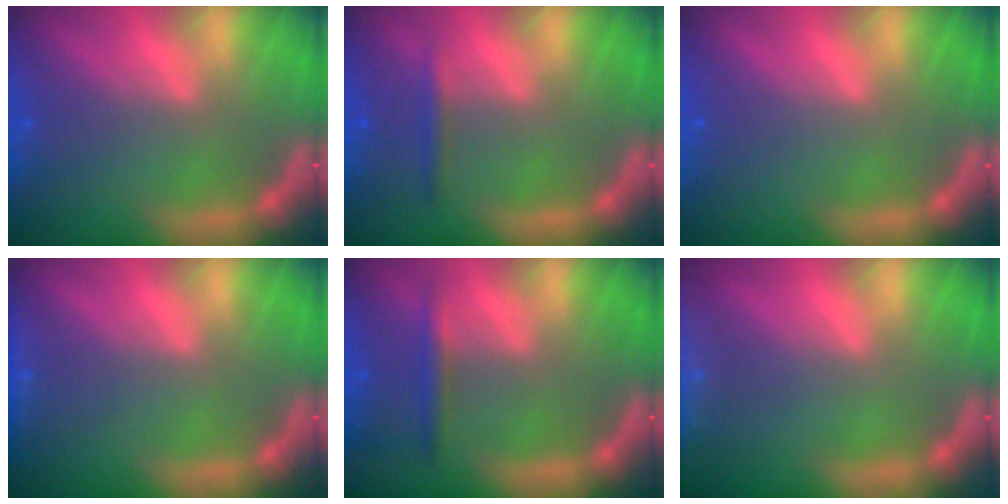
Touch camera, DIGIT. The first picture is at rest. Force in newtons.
{"total": 1.4}
{"total": 0.0}
{"total": 0.9}
{"total": 1.9}
{"total": 7.0}